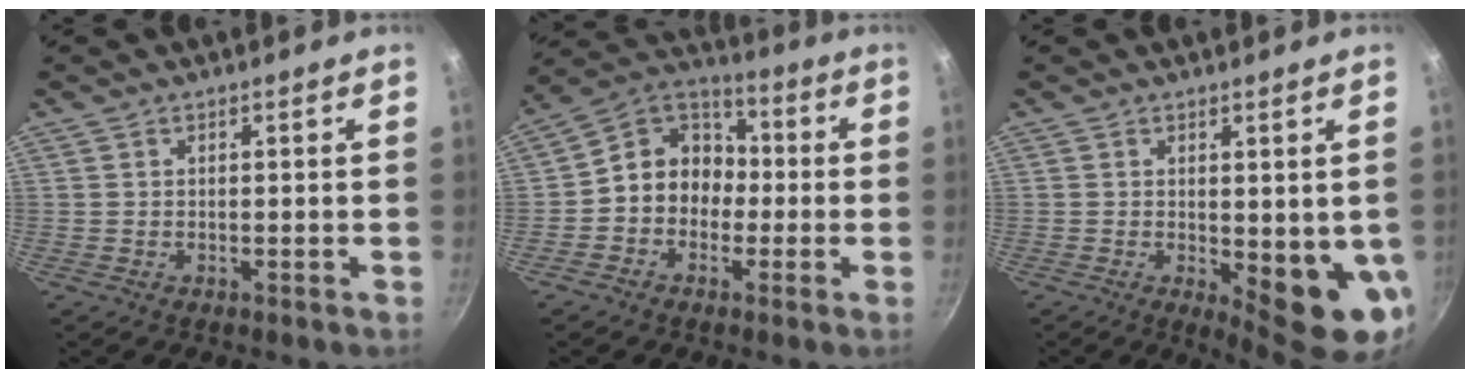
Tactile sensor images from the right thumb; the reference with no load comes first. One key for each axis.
{"total": 10.8, "fx": -1.5, "fy": 9.2, "fz": 5.3, "tx": -0.040, "ty": 0.044, "tz": -0.050}
{"total": 10.2, "fx": -0.7, "fy": 3.4, "fz": 9.6, "tx": -0.106, "ty": -0.021, "tz": 0.001}